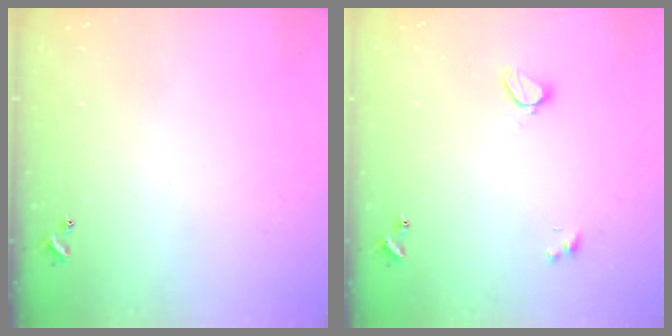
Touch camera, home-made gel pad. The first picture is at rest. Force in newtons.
{"total": 2.1, "press": 2.0, "slide": 0.5}